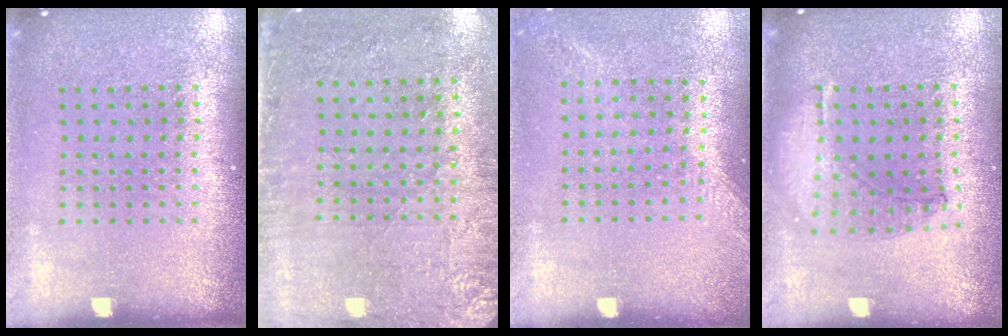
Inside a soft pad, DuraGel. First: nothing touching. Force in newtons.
{"total": 2.8, "press": 2.3, "slide": 1.5}
{"total": 1.3, "press": 1.1, "slide": 0.6}
{"total": 0.9, "press": 0.9, "slide": 0.2}